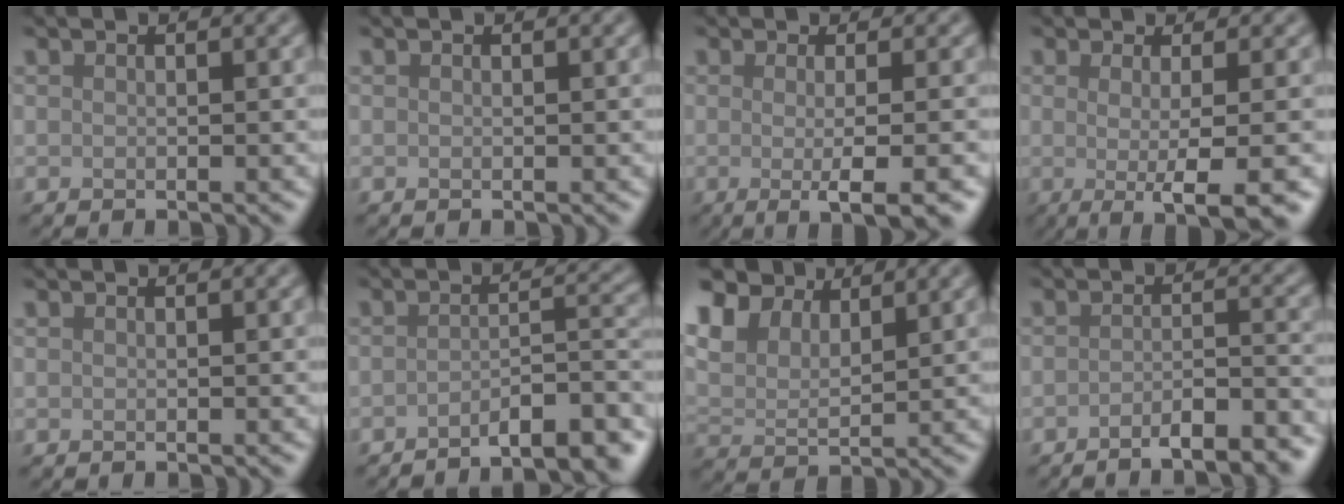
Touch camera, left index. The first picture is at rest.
{"total": 0.0}
{"total": 5.3, "force": [-1.0, 1.3, 5.0], "torque": [-0.064, -0.006, -0.014]}
{"total": 5.9, "force": [-1.2, 1.4, 5.7], "torque": [-0.075, -0.007, -0.018]}
{"total": 0.0}
{"total": 7.2, "force": [-5.2, 1.6, 4.6], "torque": [-0.048, 0.014, -0.076]}
{"total": 7.6, "force": [6.0, 3.4, 3.3], "torque": [-0.090, 0.019, 0.098]}
{"total": 5.8, "force": [-4.1, 1.5, 3.9], "torque": [-0.045, 0.007, -0.057]}